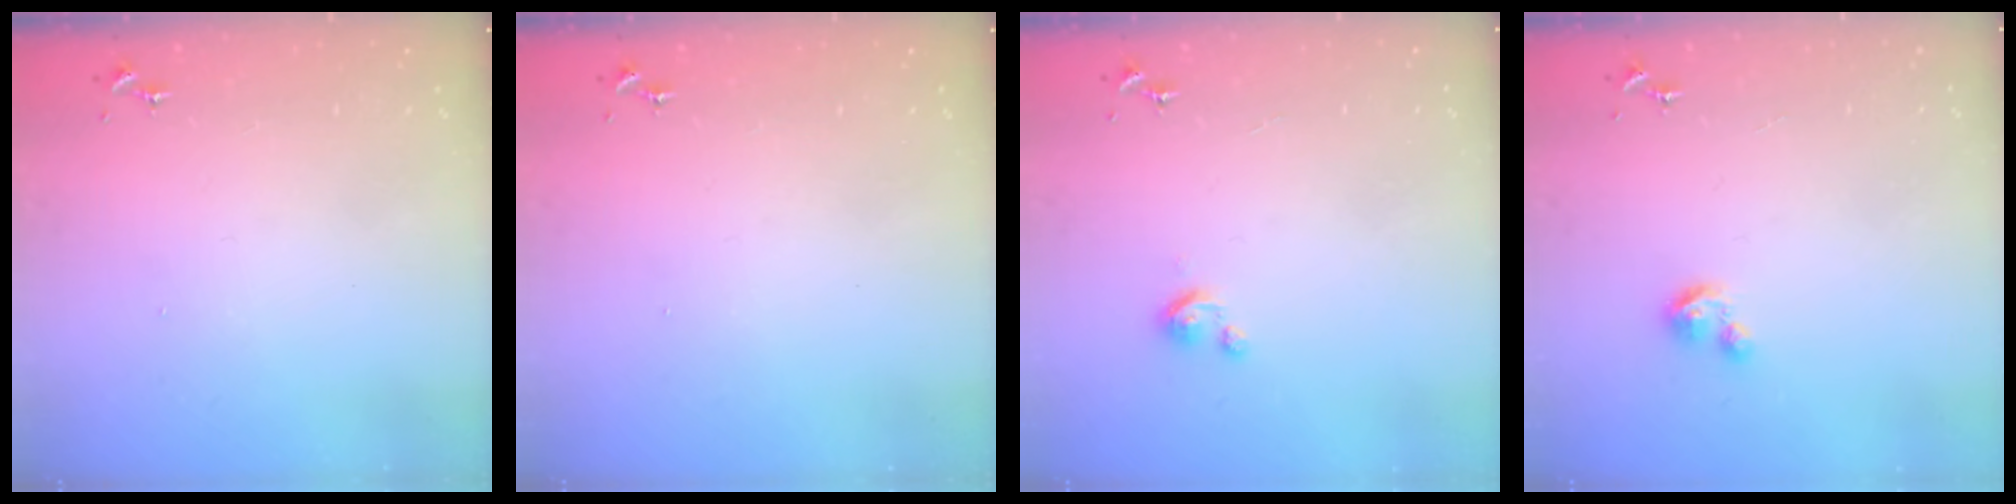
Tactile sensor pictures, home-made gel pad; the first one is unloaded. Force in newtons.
{"total": 0.0}
{"total": 2.8, "press": 2.8, "slide": 0.3}
{"total": 4.4, "press": 4.4, "slide": 0.4}